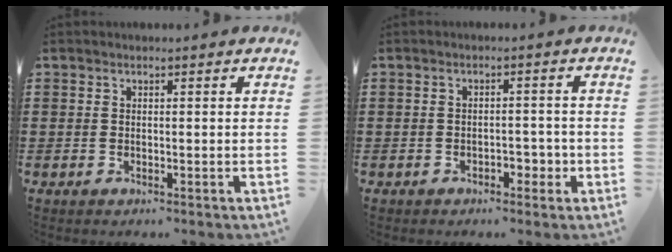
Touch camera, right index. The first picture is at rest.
{"total": 2.9, "force": [-1.6, 1.4, 2.0], "torque": [-0.036, 0.002, -0.031]}